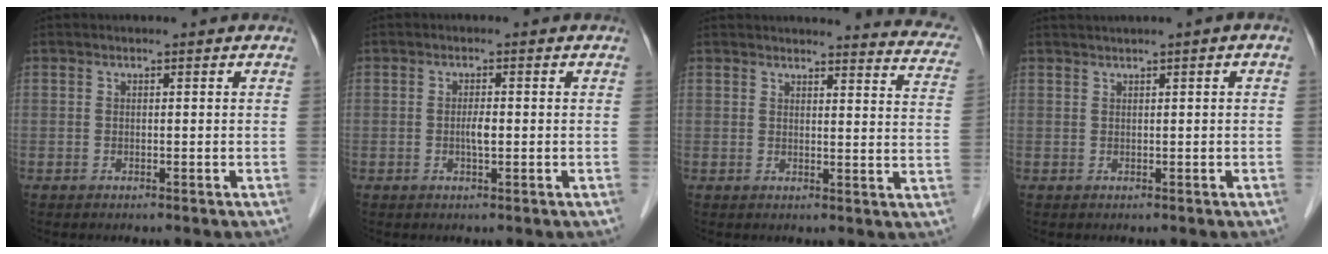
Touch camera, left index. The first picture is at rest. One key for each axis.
{"total": 1.8, "fx": -0.5, "fy": 0.3, "fz": 1.7, "tx": -0.033, "ty": -0.003, "tz": -0.009}
{"total": 11.8, "fx": 11.5, "fy": 1.1, "fz": 2.6, "tx": -0.001, "ty": -0.074, "tz": 0.092}
{"total": 1.7, "fx": 0.7, "fy": -0.2, "fz": 1.5, "tx": -0.031, "ty": 0.006, "tz": 0.016}